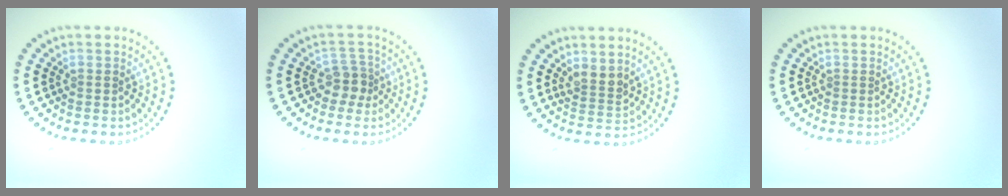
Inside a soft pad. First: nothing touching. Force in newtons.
{"total": 2.3, "press": 1.8, "slide": 1.4}
{"total": 2.1, "press": 1.7, "slide": 1.2}
{"total": 0.0}